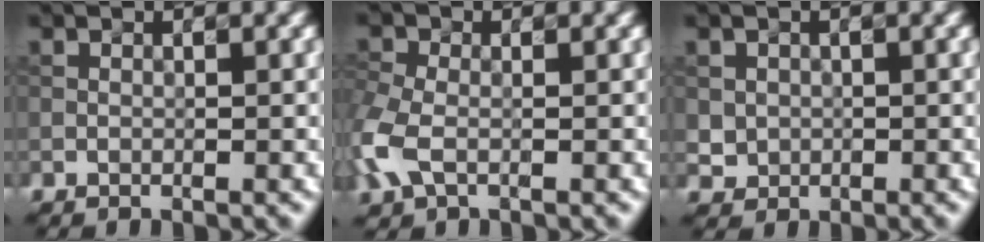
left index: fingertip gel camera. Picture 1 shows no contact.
{"total": 4.3, "force": [-1.1, 2.7, 3.1], "torque": [-0.092, -0.001, -0.034]}
{"total": 1.7, "force": [0.0, 1.6, 0.4], "torque": [-0.002, -0.007, 0.004]}